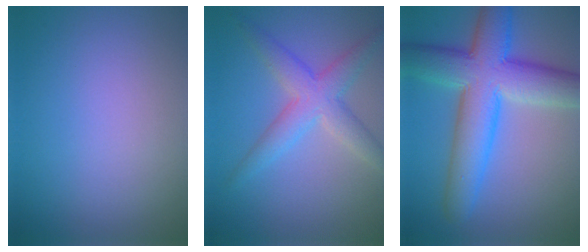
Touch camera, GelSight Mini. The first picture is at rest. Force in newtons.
{"total": 4.4, "press": 4.4, "slide": 0.2}
{"total": 10.0, "press": 10.0, "slide": 0.5}